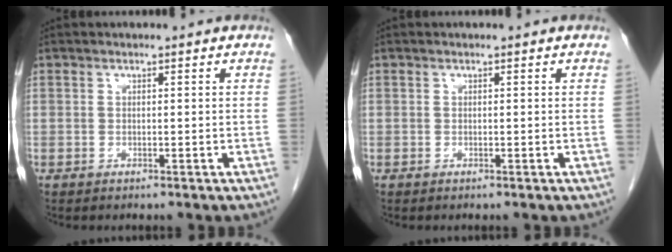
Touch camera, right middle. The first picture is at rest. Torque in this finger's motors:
{"motor_torque": [0.01, -0.34, 0.06, 0.00]}